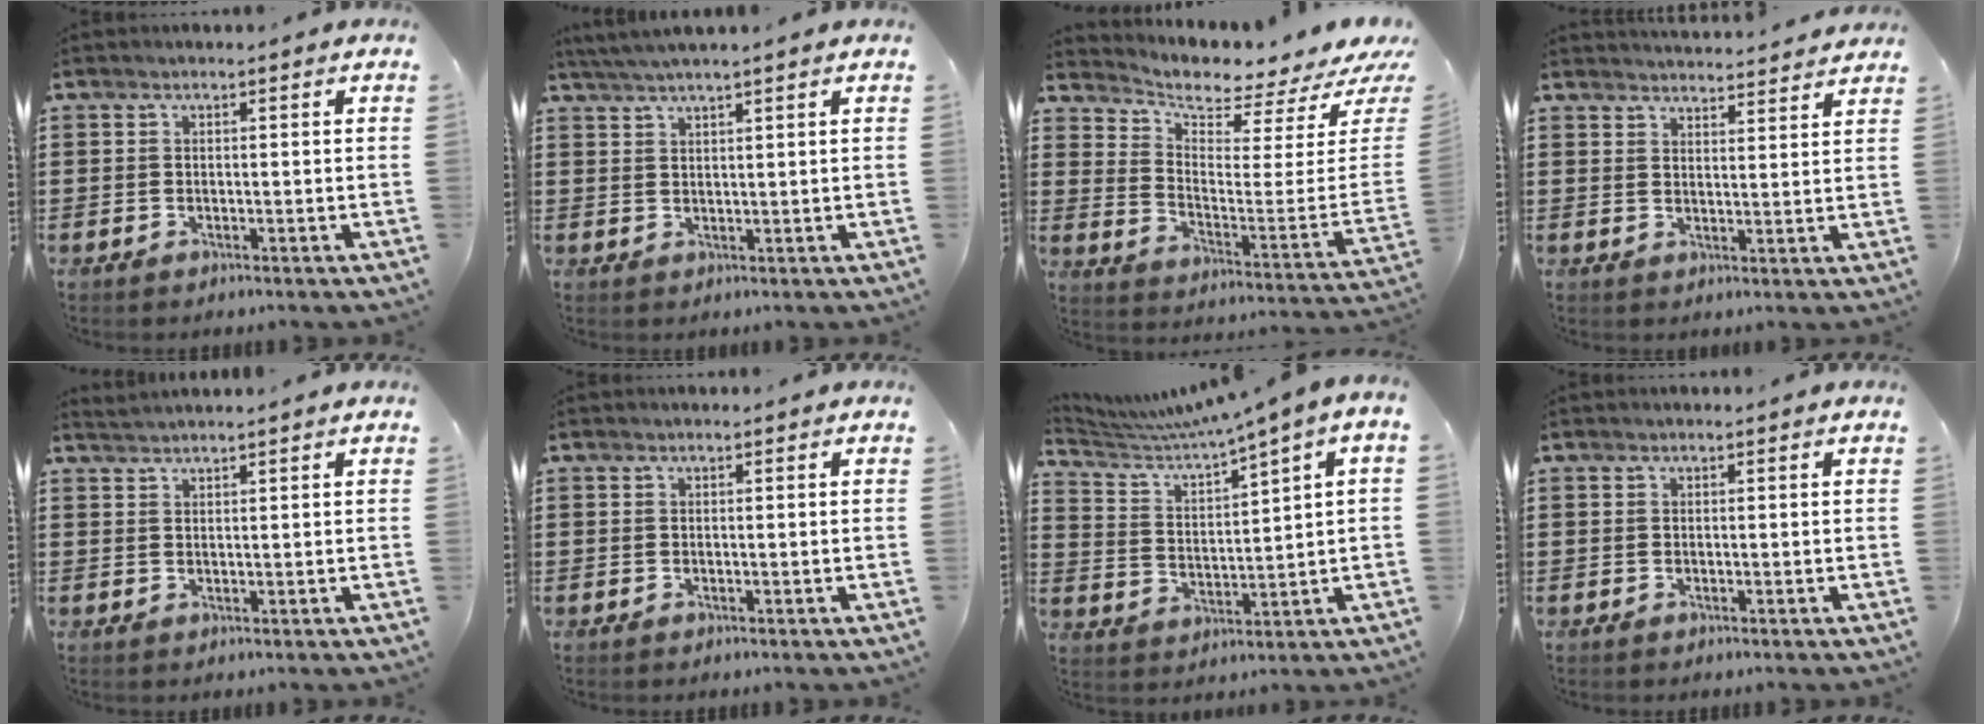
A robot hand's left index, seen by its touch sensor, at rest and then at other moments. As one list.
[{"total": 2.5, "force": [2.2, -0.5, 0.9], "torque": [-0.021, -0.001, 0.044]}, {"total": 3.6, "force": [3.5, 0.3, 1.0], "torque": [-0.038, -0.052, 0.053]}, {"total": 3.5, "force": [3.5, -0.4, 0.0], "torque": [-0.002, -0.023, 0.063]}, {"total": 1.3, "force": [1.3, -0.5, 0.1], "torque": [-0.003, -0.003, 0.026]}, {"total": 0.0}, {"total": 3.2, "force": [2.5, -0.2, 2.1], "torque": [-0.060, -0.028, 0.031]}, {"total": 0.0}]